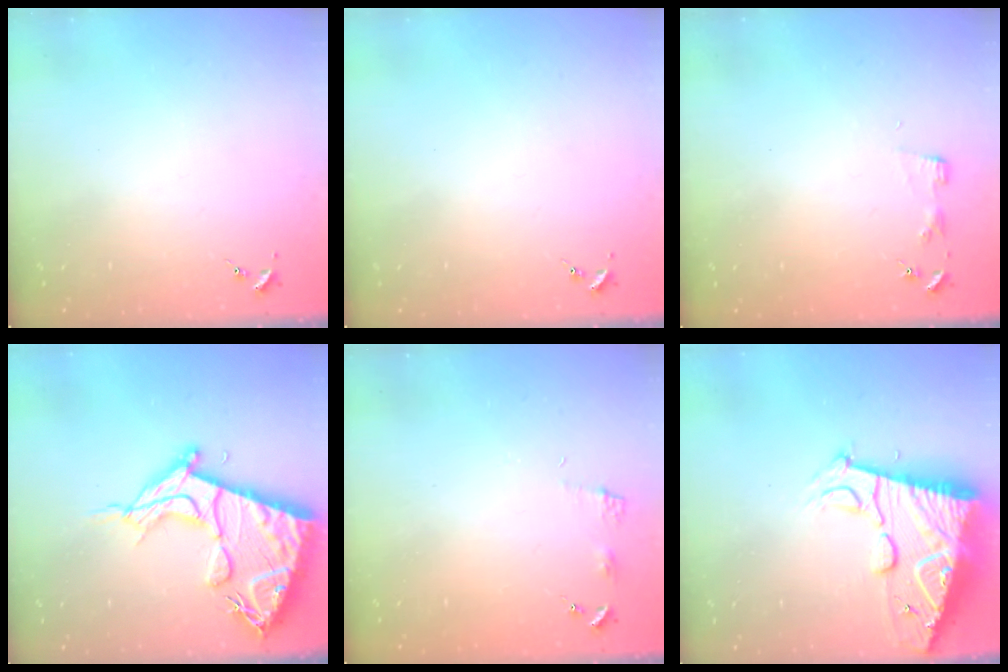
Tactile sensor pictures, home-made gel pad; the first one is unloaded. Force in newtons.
{"total": 0.0}
{"total": 2.9, "press": 2.9, "slide": 0.3}
{"total": 19.5, "press": 19.4, "slide": 1.8}
{"total": 5.1, "press": 5.0, "slide": 0.7}
{"total": 18.3, "press": 18.2, "slide": 1.7}